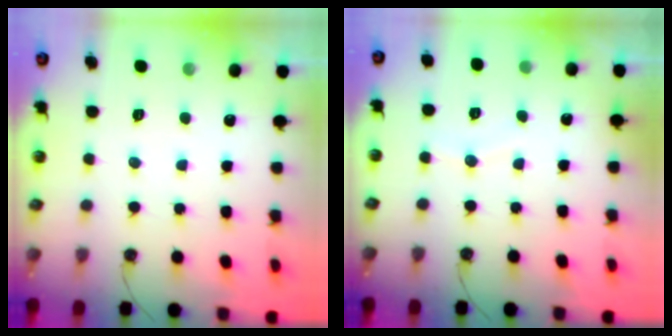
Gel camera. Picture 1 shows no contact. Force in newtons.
{"total": 3.3, "press": 3.3, "slide": 0.4}